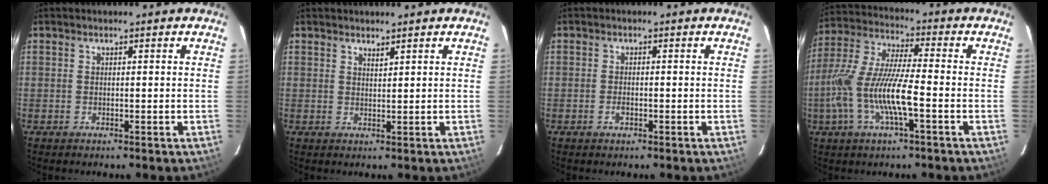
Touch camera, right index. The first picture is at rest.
{"total": 1.2, "force": [1.1, 0.2, 0.5], "torque": [-0.007, 0.000, 0.019]}
{"total": 1.6, "force": [-0.7, 0.9, 1.1], "torque": [-0.024, 0.001, -0.013]}
{"total": 14.4, "force": [-4.1, 2.7, 13.5], "torque": [-0.280, -0.006, -0.080]}